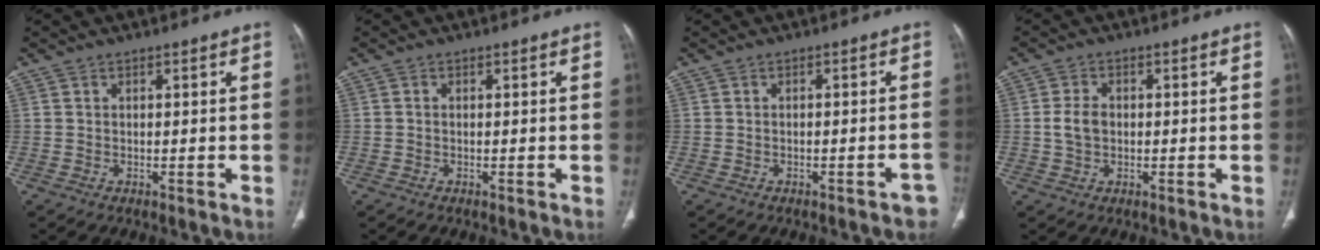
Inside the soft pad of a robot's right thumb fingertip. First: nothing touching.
{"total": 0.0}
{"total": 3.3, "force": [-2.6, 1.1, 1.8], "torque": [-0.014, 0.020, -0.027]}
{"total": 3.9, "force": [-0.1, 2.9, 2.7], "torque": [-0.053, 0.009, -0.003]}